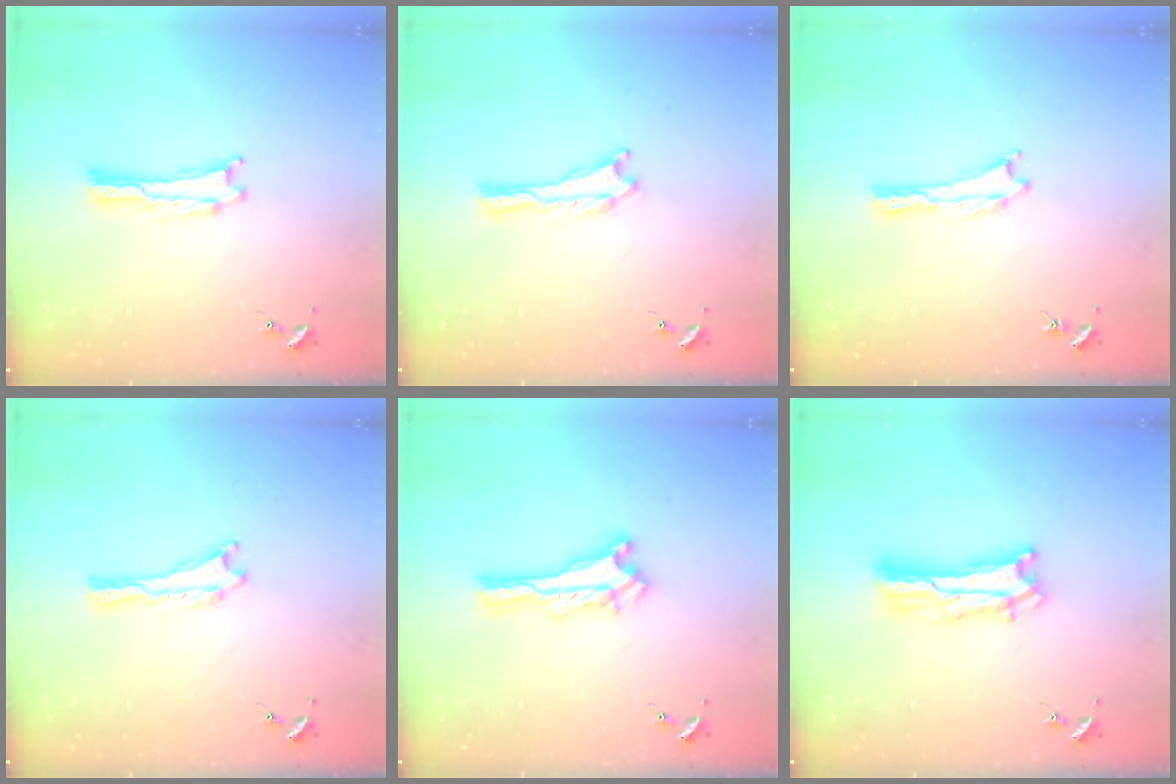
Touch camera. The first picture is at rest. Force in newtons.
{"total": 0.0}
{"total": 0.0}
{"total": 0.0}
{"total": 0.6, "press": 0.5, "slide": 0.2}
{"total": 7.3, "press": 7.3, "slide": 0.7}